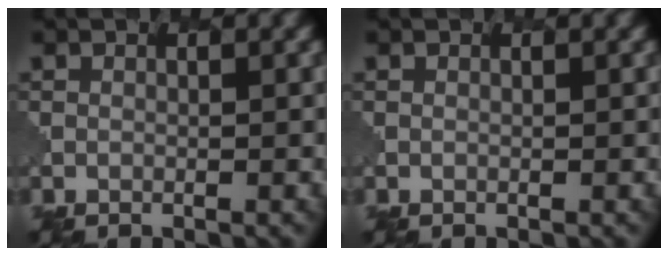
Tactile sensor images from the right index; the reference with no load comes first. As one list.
[{"total": 0.0}]